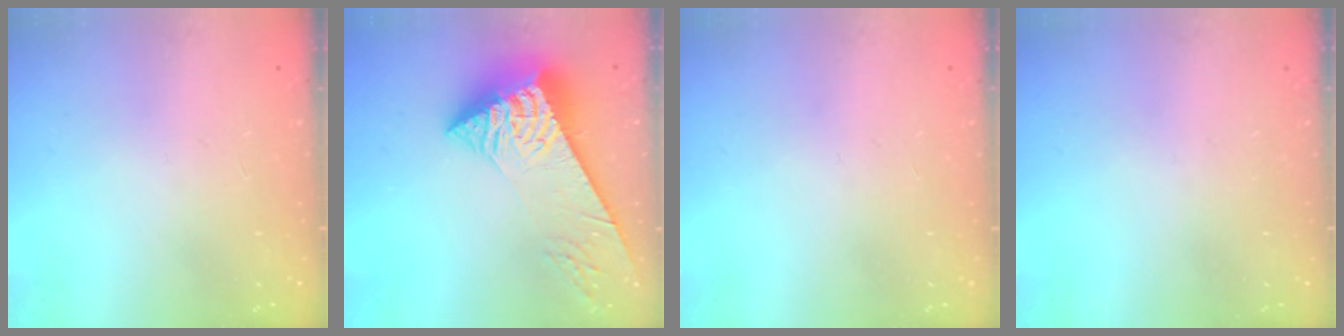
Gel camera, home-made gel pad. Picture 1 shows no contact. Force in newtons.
{"total": 8.3, "press": 8.2, "slide": 1.0}
{"total": 0.0}
{"total": 0.0}